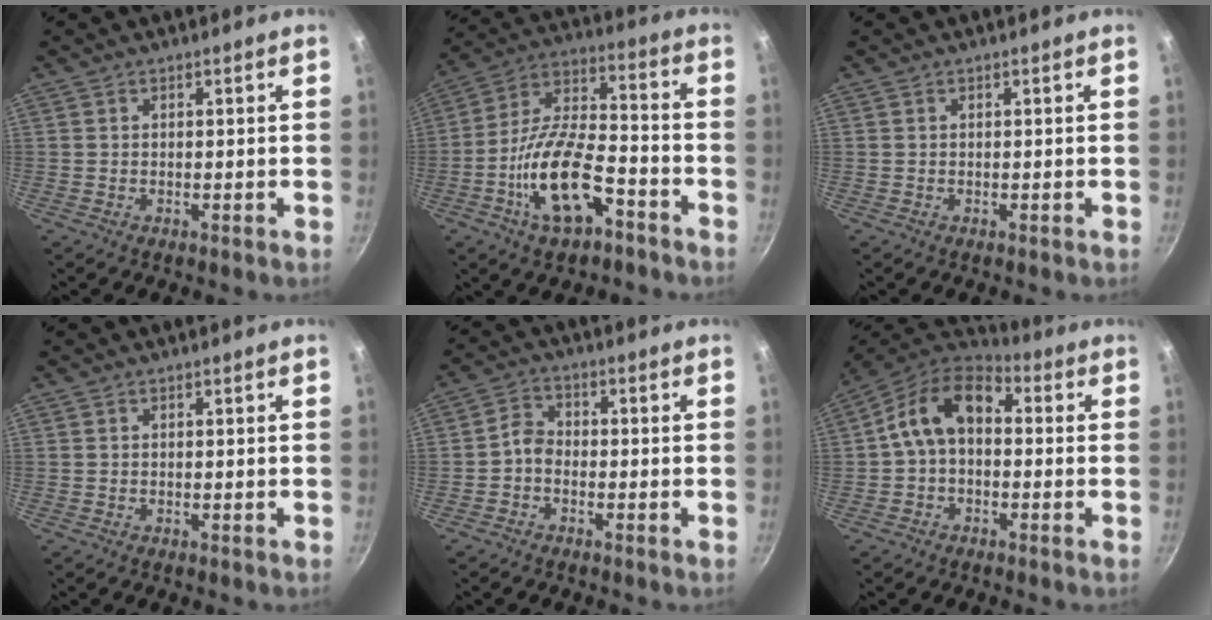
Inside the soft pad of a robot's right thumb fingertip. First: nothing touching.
{"total": 16.9, "force": [-7.7, 7.4, 13.1], "torque": [-0.224, 0.046, -0.144]}
{"total": 0.0}
{"total": 0.0}
{"total": 3.2, "force": [-1.5, 2.2, 1.7], "torque": [-0.030, 0.025, -0.037]}
{"total": 11.8, "force": [0.5, 8.0, 8.6], "torque": [-0.132, 0.038, -0.013]}